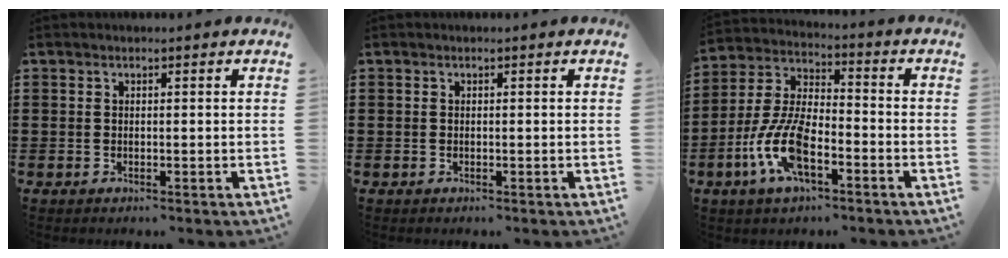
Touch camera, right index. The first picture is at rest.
{"total": 0.0}
{"total": 10.1, "force": [-4.2, 4.3, 8.2], "torque": [-0.202, -0.009, -0.084]}